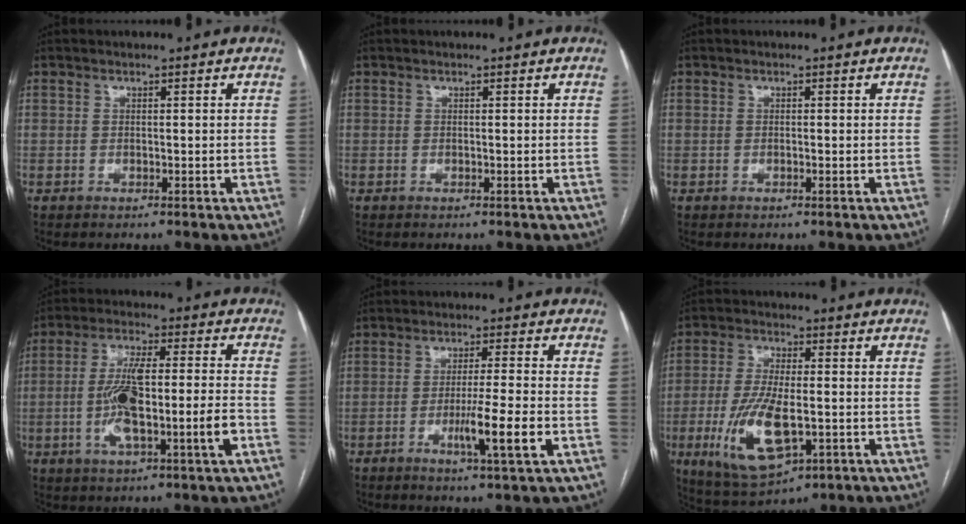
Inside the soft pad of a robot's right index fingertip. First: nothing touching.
{"total": 0.0}
{"total": 0.0}
{"total": 12.9, "force": [-2.9, 1.5, 12.5], "torque": [-0.230, 0.010, -0.050]}
{"total": 7.6, "force": [-2.5, -0.6, 7.2], "torque": [-0.118, -0.015, -0.045]}
{"total": 12.9, "force": [-3.5, 4.6, 11.5], "torque": [-0.234, -0.015, -0.052]}